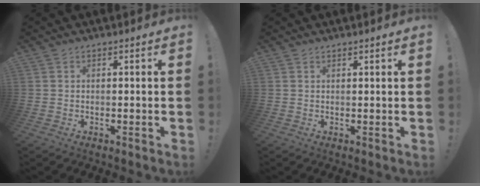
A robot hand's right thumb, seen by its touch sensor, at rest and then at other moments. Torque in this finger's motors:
{"motor_torque": [-0.21, -0.09, -0.08, -0.09, 0.01]}